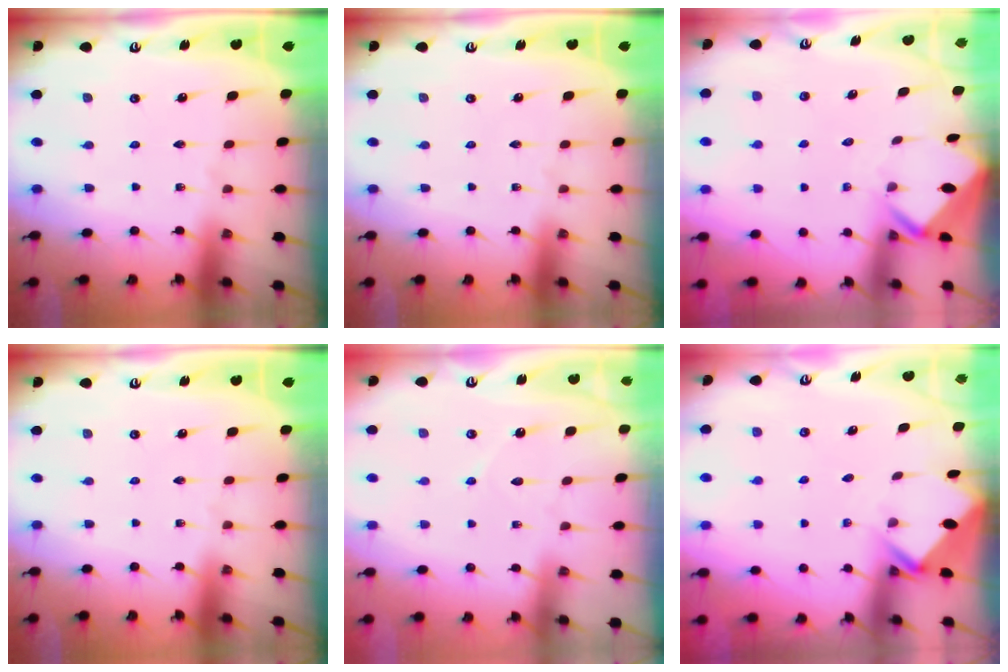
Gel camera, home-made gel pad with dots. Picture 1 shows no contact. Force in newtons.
{"total": 0.0}
{"total": 2.7, "press": 2.7, "slide": 0.2}
{"total": 0.0}
{"total": 3.2, "press": 3.2, "slide": 0.1}
{"total": 2.8, "press": 2.8, "slide": 0.2}